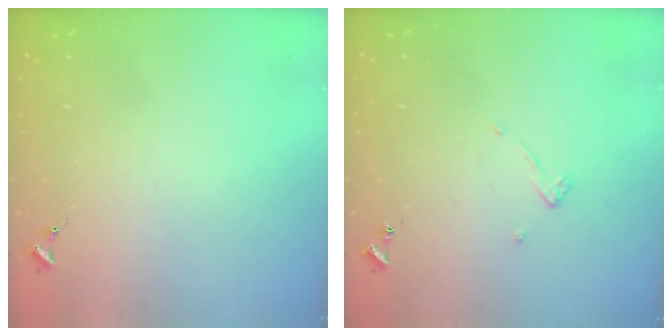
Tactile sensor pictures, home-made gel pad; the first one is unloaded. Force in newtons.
{"total": 4.7, "press": 4.7, "slide": 0.2}